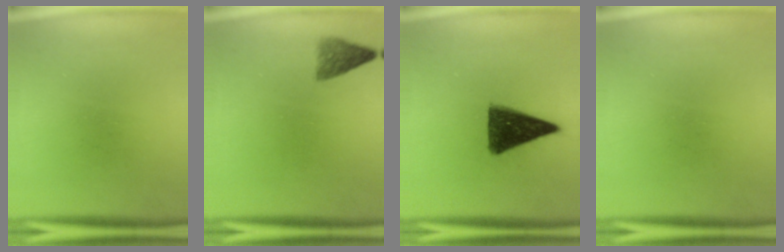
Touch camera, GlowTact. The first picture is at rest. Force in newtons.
{"total": 2.6}
{"total": 12.4}
{"total": 0.0}